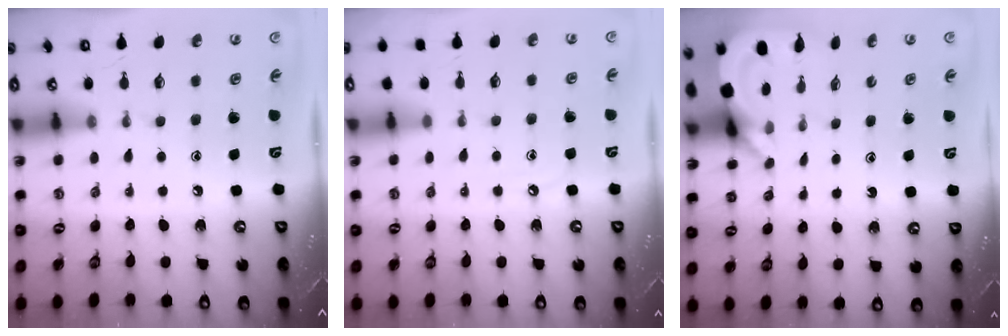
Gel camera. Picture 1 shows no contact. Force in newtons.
{"total": 4.8, "press": 4.8, "slide": 0.6}
{"total": 3.5, "press": 3.5, "slide": 0.2}